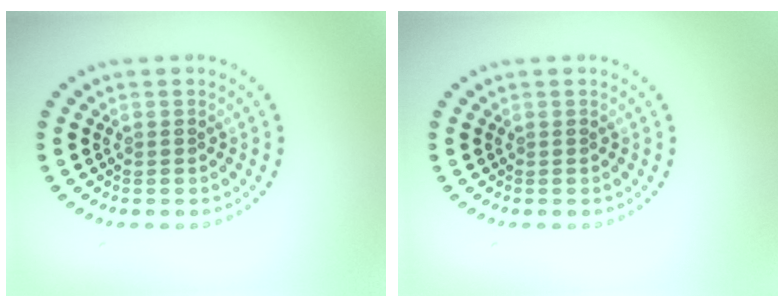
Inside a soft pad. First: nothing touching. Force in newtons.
{"total": 0.0}